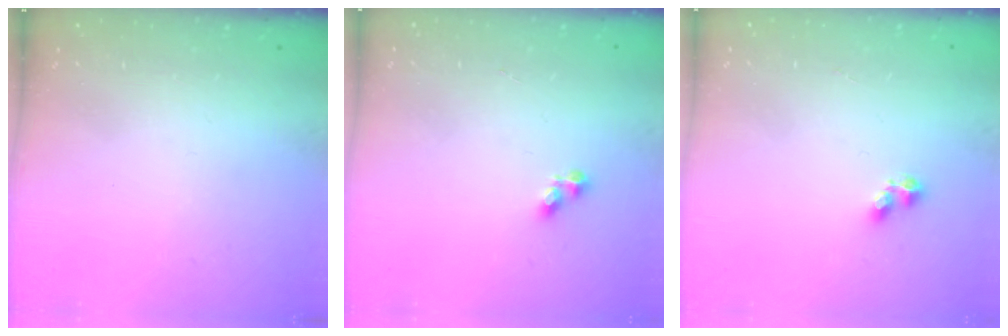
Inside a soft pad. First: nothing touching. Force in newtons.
{"total": 2.7, "press": 2.6, "slide": 0.5}
{"total": 3.1, "press": 3.0, "slide": 1.0}